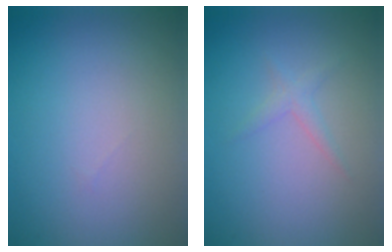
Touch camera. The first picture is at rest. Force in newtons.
{"total": 1.1, "press": 1.1, "slide": 0.0}